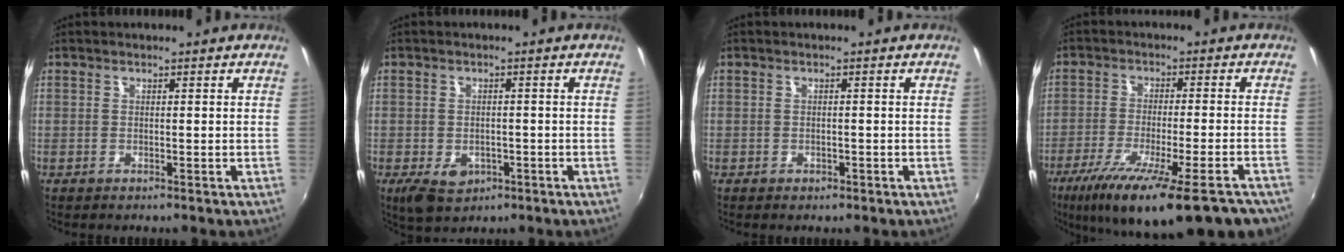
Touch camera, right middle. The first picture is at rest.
{"total": 6.2, "force": [-2.8, 4.2, 3.5], "torque": [-0.074, -0.016, -0.041]}
{"total": 0.8, "force": [-0.5, 0.6, 0.1], "torque": [-0.001, -0.002, -0.008]}
{"total": 20.7, "force": [-14.5, 4.0, 14.2], "torque": [-0.243, -0.072, -0.218]}